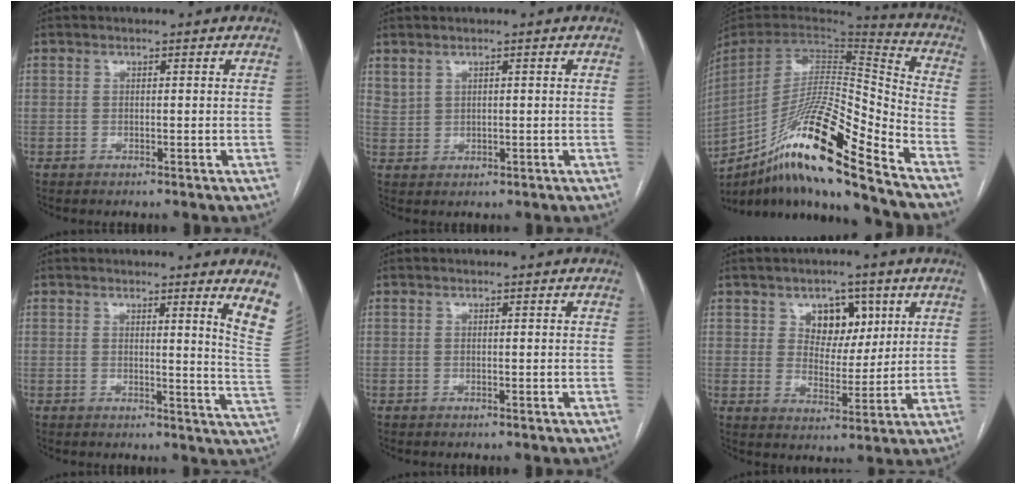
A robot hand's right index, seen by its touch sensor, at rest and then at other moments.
{"total": 2.1, "force": [1.7, 1.0, 0.6], "torque": [-0.012, 0.000, 0.041]}
{"total": 21.6, "force": [-15.1, 0.3, 15.5], "torque": [-0.286, -0.013, -0.280]}
{"total": 7.5, "force": [5.4, -1.2, 5.0], "torque": [-0.054, -0.054, 0.041]}
{"total": 0.0}
{"total": 7.0, "force": [3.3, 4.8, 3.9], "torque": [-0.049, 0.008, 0.055]}